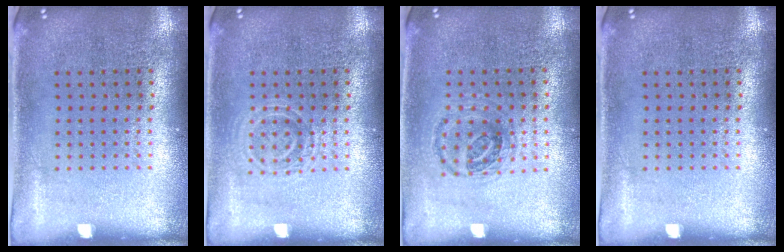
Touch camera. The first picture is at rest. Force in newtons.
{"total": 1.6, "press": 1.5, "slide": 0.4}
{"total": 1.0, "press": 1.0, "slide": 0.3}
{"total": 0.0}